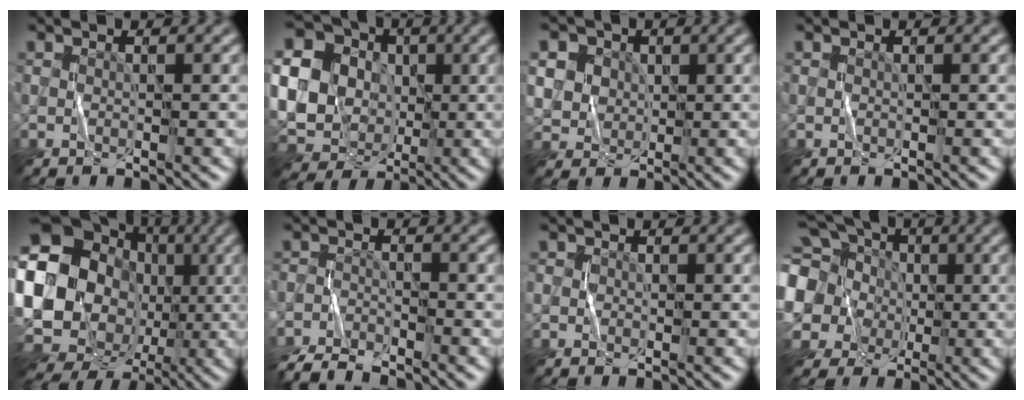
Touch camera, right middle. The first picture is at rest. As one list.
[{"total": 19.6, "force": [0.9, 17.5, 8.8], "torque": [-0.249, 0.014, -0.010]}, {"total": 7.7, "force": [2.8, 6.4, 3.2], "torque": [-0.080, 0.027, 0.036]}, {"total": 0.0}, {"total": 21.3, "force": [-2.5, 18.5, 10.4], "torque": [-0.196, 0.009, -0.072]}, {"total": 3.8, "force": [-3.7, 0.6, 1.0], "torque": [-0.022, -0.006, -0.078]}, {"total": 0.5, "force": [0.0, 0.5, 0.2], "torque": [0.001, 0.000, -0.003]}, {"total": 17.1, "force": [2.0, 15.3, 7.6], "torque": [-0.214, 0.023, -0.007]}]